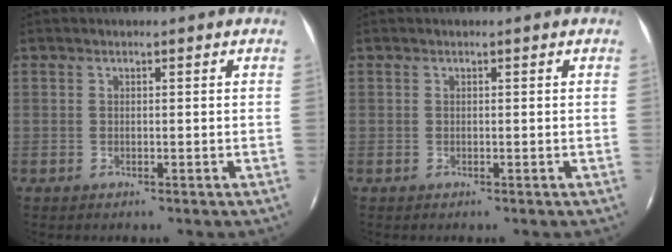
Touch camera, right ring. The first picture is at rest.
{"total": 0.0}